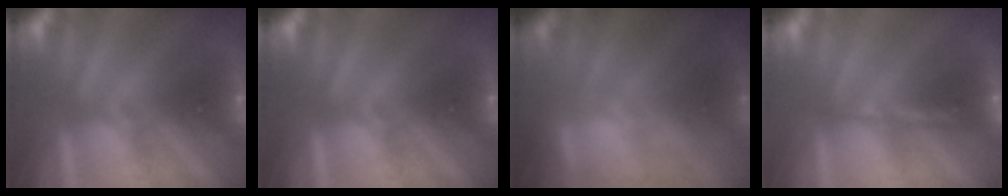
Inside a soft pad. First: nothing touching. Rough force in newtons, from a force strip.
{"total": 0.0}
{"total": 8.5}
{"total": 1.7}